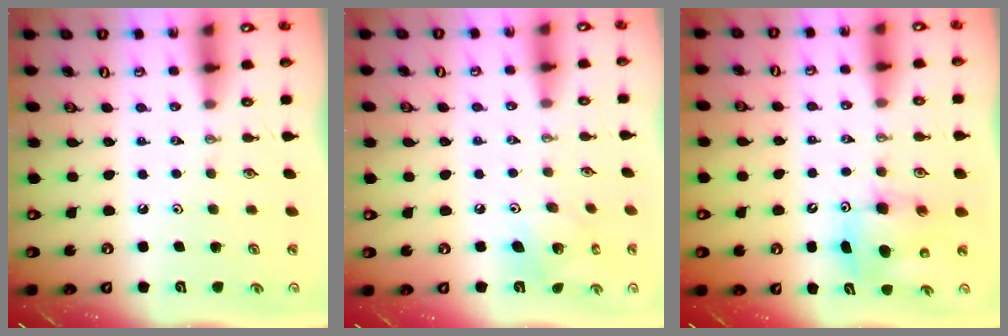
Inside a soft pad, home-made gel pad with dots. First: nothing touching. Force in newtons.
{"total": 7.9, "press": 7.9, "slide": 0.5}
{"total": 8.1, "press": 7.9, "slide": 1.6}